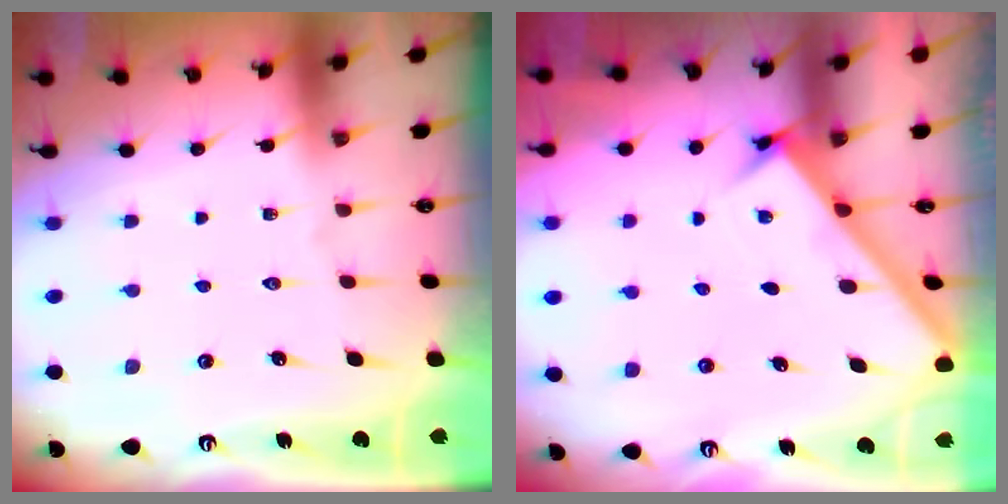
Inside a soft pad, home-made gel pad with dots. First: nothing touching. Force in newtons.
{"total": 2.9, "press": 2.8, "slide": 0.3}